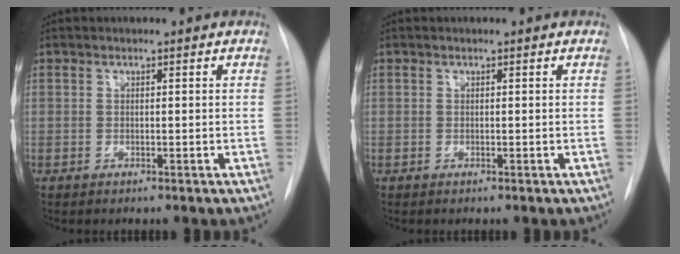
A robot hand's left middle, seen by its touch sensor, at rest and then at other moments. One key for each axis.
{"total": 0.0}